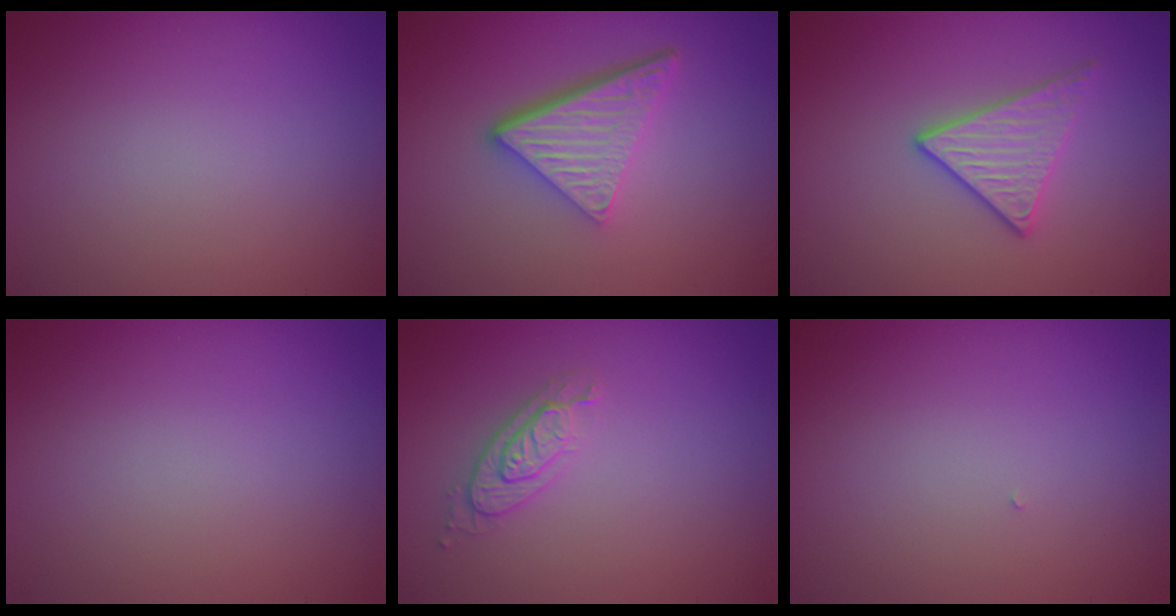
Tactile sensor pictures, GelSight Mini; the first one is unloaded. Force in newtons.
{"total": 5.6, "press": 3.8, "slide": 4.2}
{"total": 2.8, "press": 2.6, "slide": 1.0}
{"total": 0.0}
{"total": 2.1, "press": 2.0, "slide": 0.6}
{"total": 0.0}